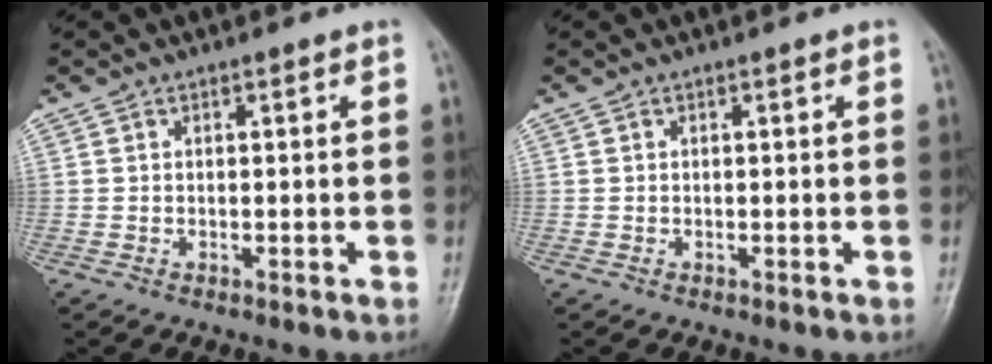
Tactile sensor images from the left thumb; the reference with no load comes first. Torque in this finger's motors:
{"motor_torque": [0.01, 0.01, -0.01, -0.02, 0.00]}